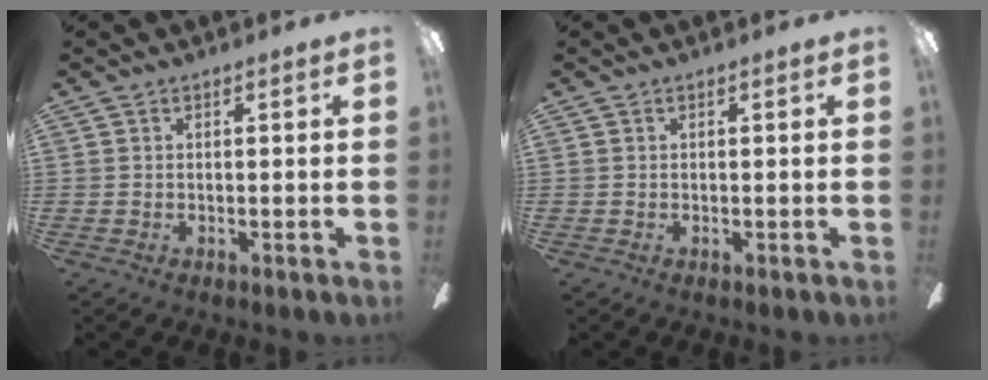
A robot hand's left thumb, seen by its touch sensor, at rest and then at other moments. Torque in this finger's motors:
{"motor_torque": [0.00, 0.00, 0.05, 0.00, 0.00]}